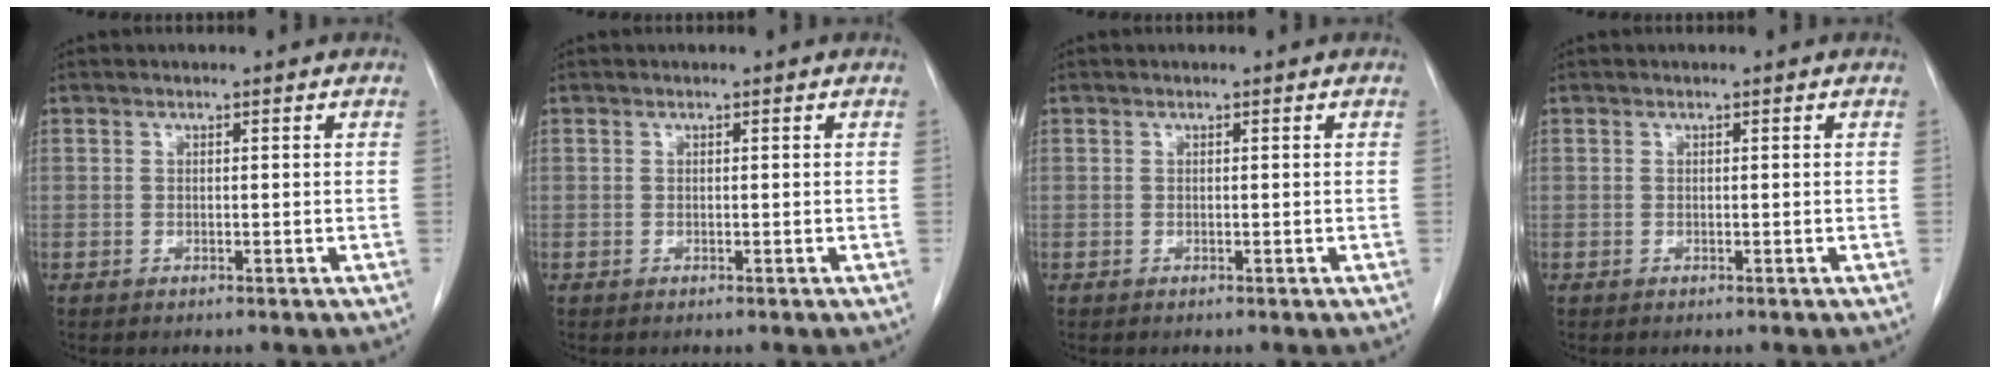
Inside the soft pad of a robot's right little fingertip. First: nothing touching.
{"total": 0.0}
{"total": 0.0}
{"total": 0.0}